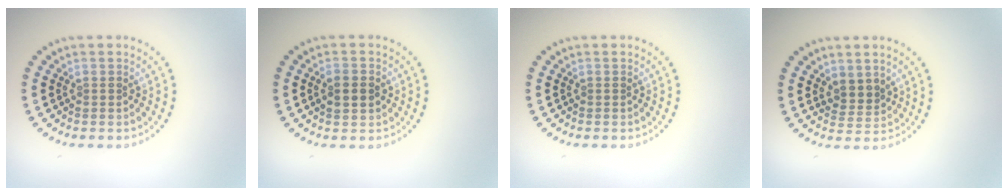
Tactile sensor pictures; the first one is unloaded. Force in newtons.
{"total": 2.7, "press": 2.7, "slide": 0.1}
{"total": 0.0}
{"total": 2.0, "press": 1.4, "slide": 1.4}